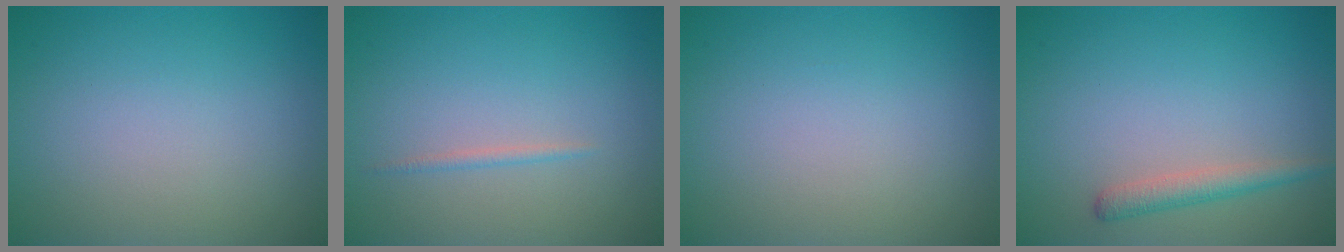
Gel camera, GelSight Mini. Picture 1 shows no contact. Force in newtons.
{"total": 0.7, "press": 0.7, "slide": 0.1}
{"total": 0.0}
{"total": 1.9, "press": 1.9, "slide": 0.1}